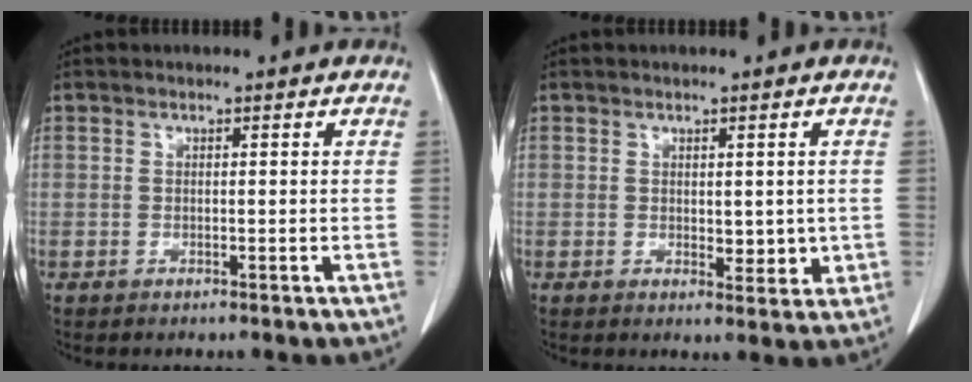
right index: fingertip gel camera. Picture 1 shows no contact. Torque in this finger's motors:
{"motor_torque": [-0.07, 0.13, 0.01, 0.01]}